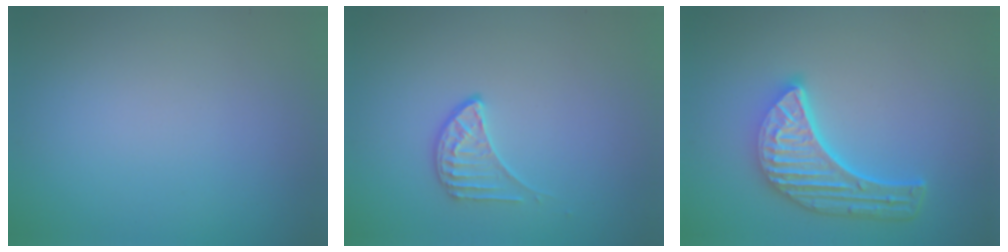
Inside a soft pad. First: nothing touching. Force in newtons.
{"total": 1.9, "press": 1.3, "slide": 1.3}
{"total": 5.7, "press": 4.4, "slide": 3.6}